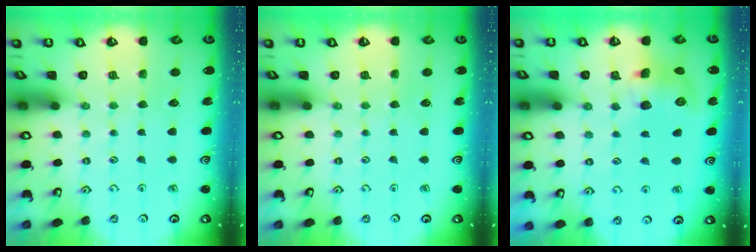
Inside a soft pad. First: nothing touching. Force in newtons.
{"total": 0.0}
{"total": 8.4, "press": 8.4, "slide": 0.2}